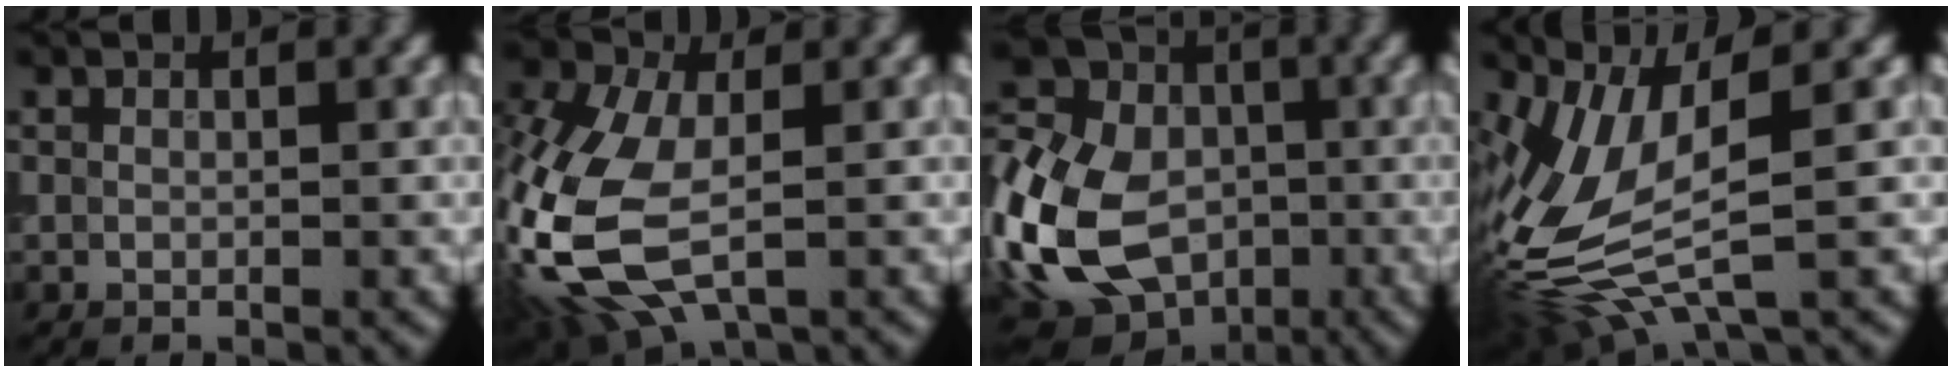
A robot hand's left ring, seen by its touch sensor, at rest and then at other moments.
{"total": 10.9, "force": [-2.8, 6.2, 8.5], "torque": [-0.228, -0.012, -0.058]}
{"total": 15.4, "force": [-4.4, 11.3, 9.4], "torque": [-0.221, 0.003, -0.100]}
{"total": 8.7, "force": [-1.1, 3.1, 8.0], "torque": [-0.198, -0.009, -0.029]}